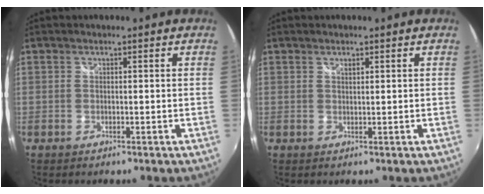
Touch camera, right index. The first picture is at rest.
{"total": 0.6, "force": [0.5, 0.2, 0.2], "torque": [-0.002, 0.000, 0.010]}